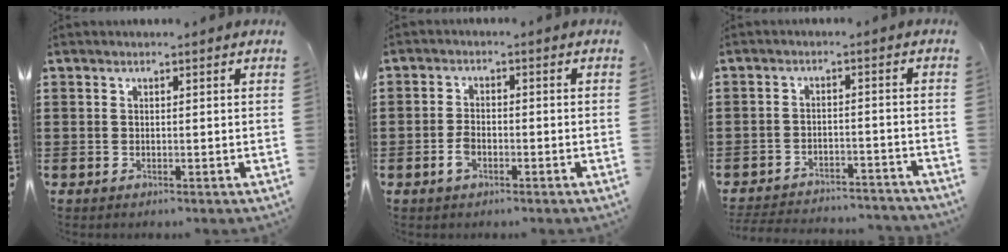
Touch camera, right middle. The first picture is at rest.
{"total": 2.9, "force": [-1.3, 1.5, 2.2], "torque": [-0.054, -0.001, -0.028]}
{"total": 3.8, "force": [-3.8, 0.2, 0.3], "torque": [-0.016, -0.001, -0.082]}